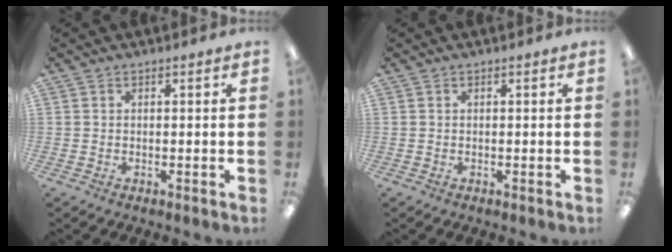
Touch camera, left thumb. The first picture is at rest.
{"total": 0.0}